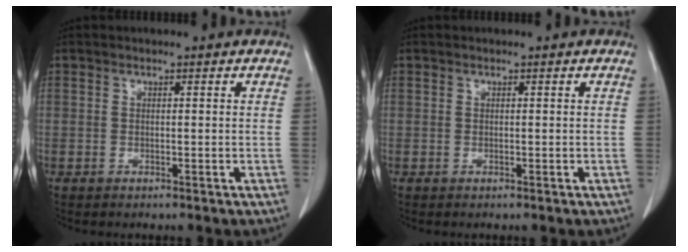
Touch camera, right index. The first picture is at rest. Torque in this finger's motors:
{"motor_torque": [0.00, 0.00, 0.00, 0.00]}